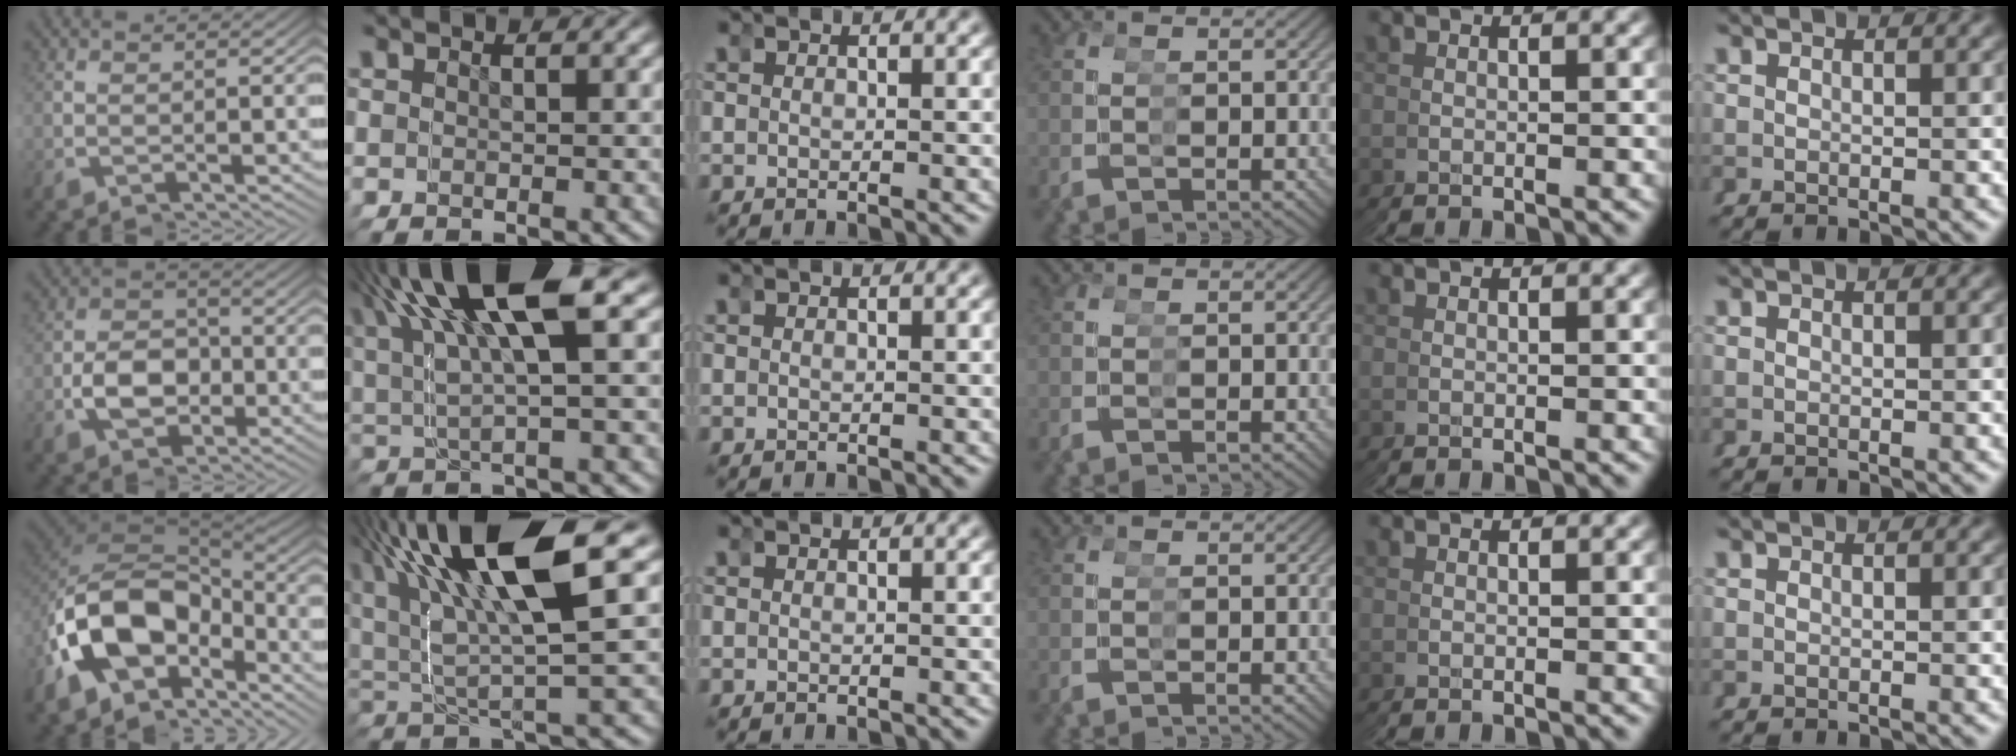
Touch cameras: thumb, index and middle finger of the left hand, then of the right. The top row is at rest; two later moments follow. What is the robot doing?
{"motion": "grasp_and_lifting", "object": "toy banana"}